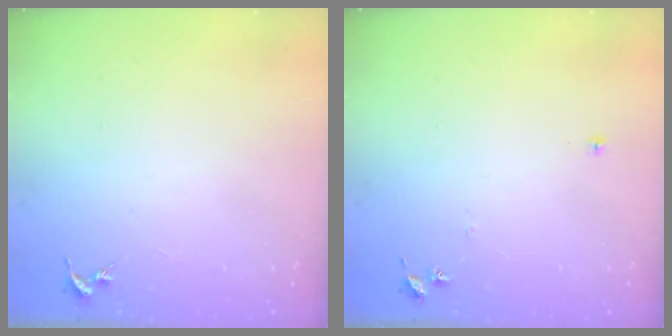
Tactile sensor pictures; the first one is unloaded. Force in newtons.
{"total": 5.6, "press": 5.6, "slide": 0.7}